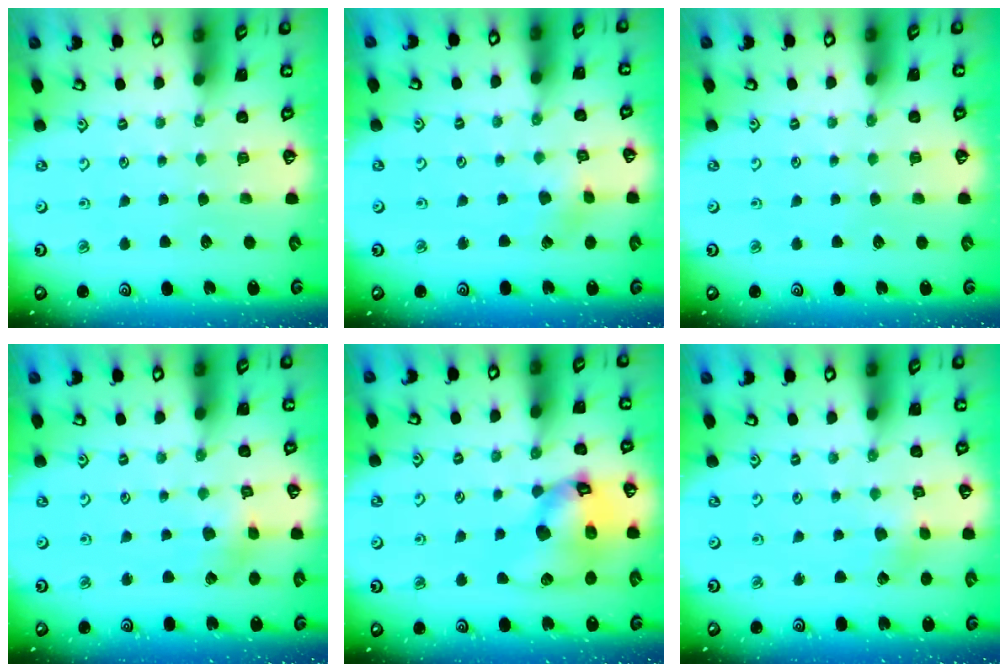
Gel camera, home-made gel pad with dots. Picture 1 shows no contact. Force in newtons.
{"total": 1.9, "press": 1.9, "slide": 0.1}
{"total": 0.0}
{"total": 2.9, "press": 2.9, "slide": 0.3}
{"total": 16.0, "press": 15.8, "slide": 2.3}
{"total": 1.3, "press": 1.3, "slide": 0.1}